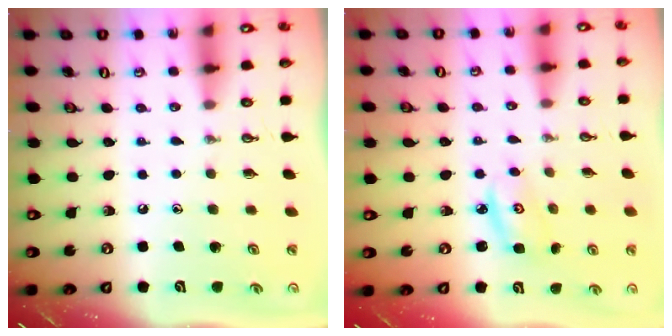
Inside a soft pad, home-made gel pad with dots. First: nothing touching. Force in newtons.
{"total": 3.7, "press": 3.7, "slide": 0.2}